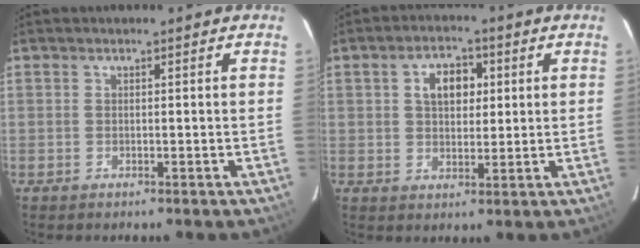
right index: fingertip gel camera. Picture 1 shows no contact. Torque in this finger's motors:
{"motor_torque": [0.17, 0.02, 0.32, 0.06]}